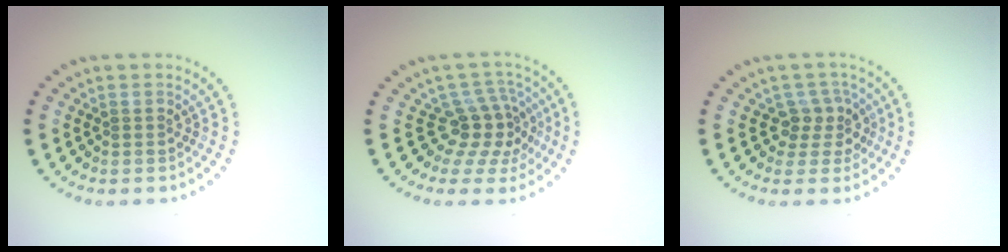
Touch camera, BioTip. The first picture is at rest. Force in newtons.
{"total": 3.6, "press": 2.7, "slide": 2.5}
{"total": 2.6, "press": 2.0, "slide": 1.8}